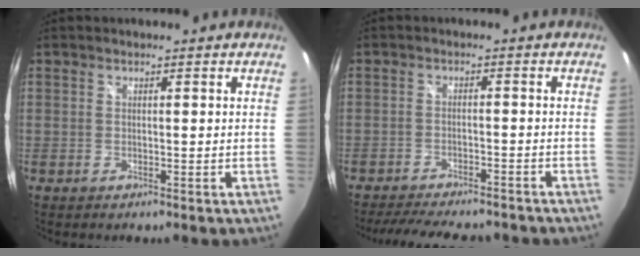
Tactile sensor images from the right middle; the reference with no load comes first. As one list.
[{"total": 13.4, "force": [-11.6, 3.3, 5.8], "torque": [-0.119, -0.016, -0.162]}]